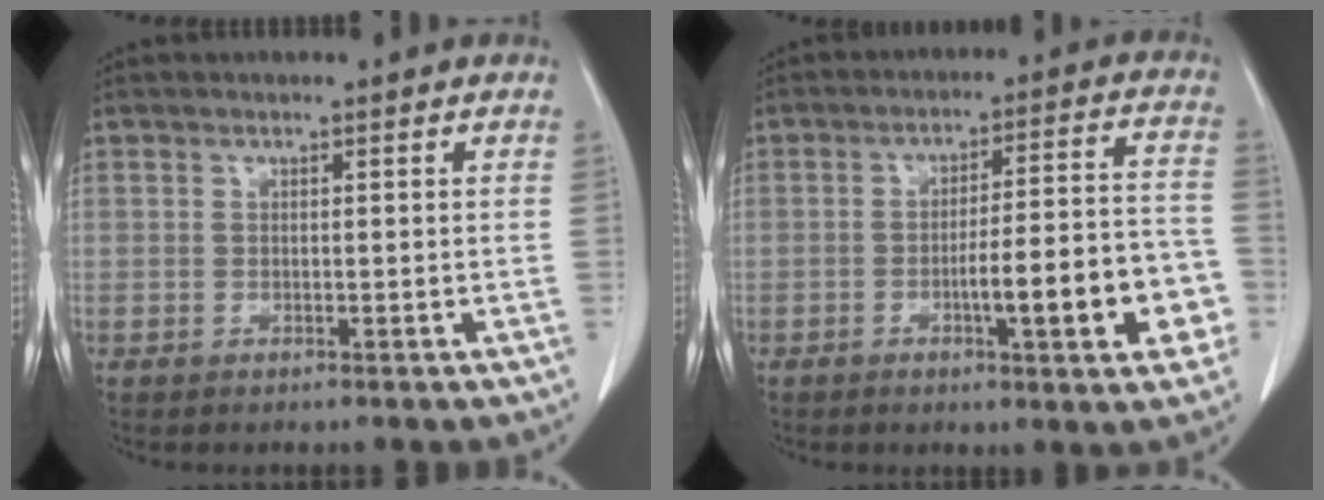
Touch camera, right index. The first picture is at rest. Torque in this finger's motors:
{"motor_torque": [1.49, -0.65, 0.39, 0.08]}